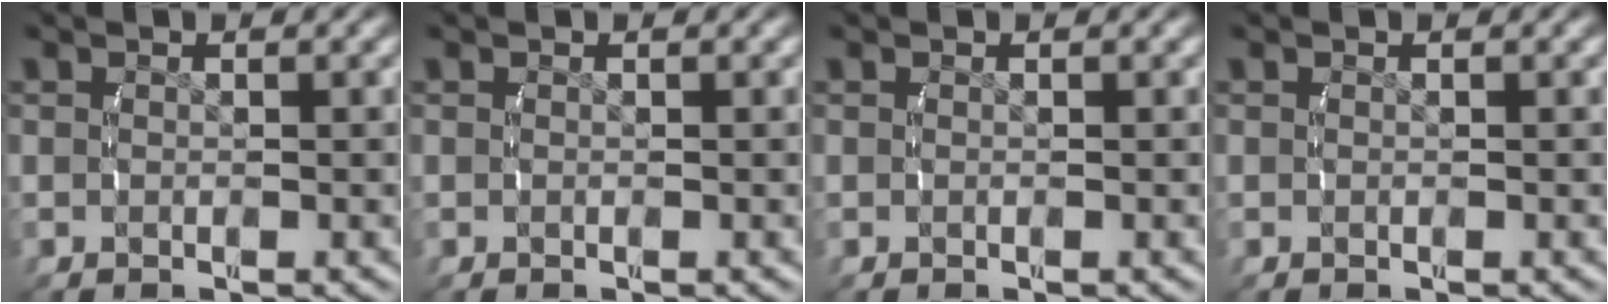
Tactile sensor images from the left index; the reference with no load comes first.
{"total": 0.0}
{"total": 0.0}
{"total": 0.0}